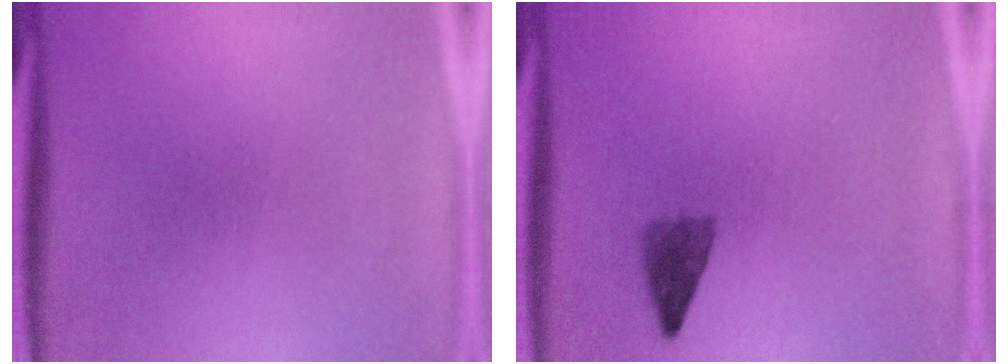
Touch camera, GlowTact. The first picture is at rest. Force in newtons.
{"total": 2.4}